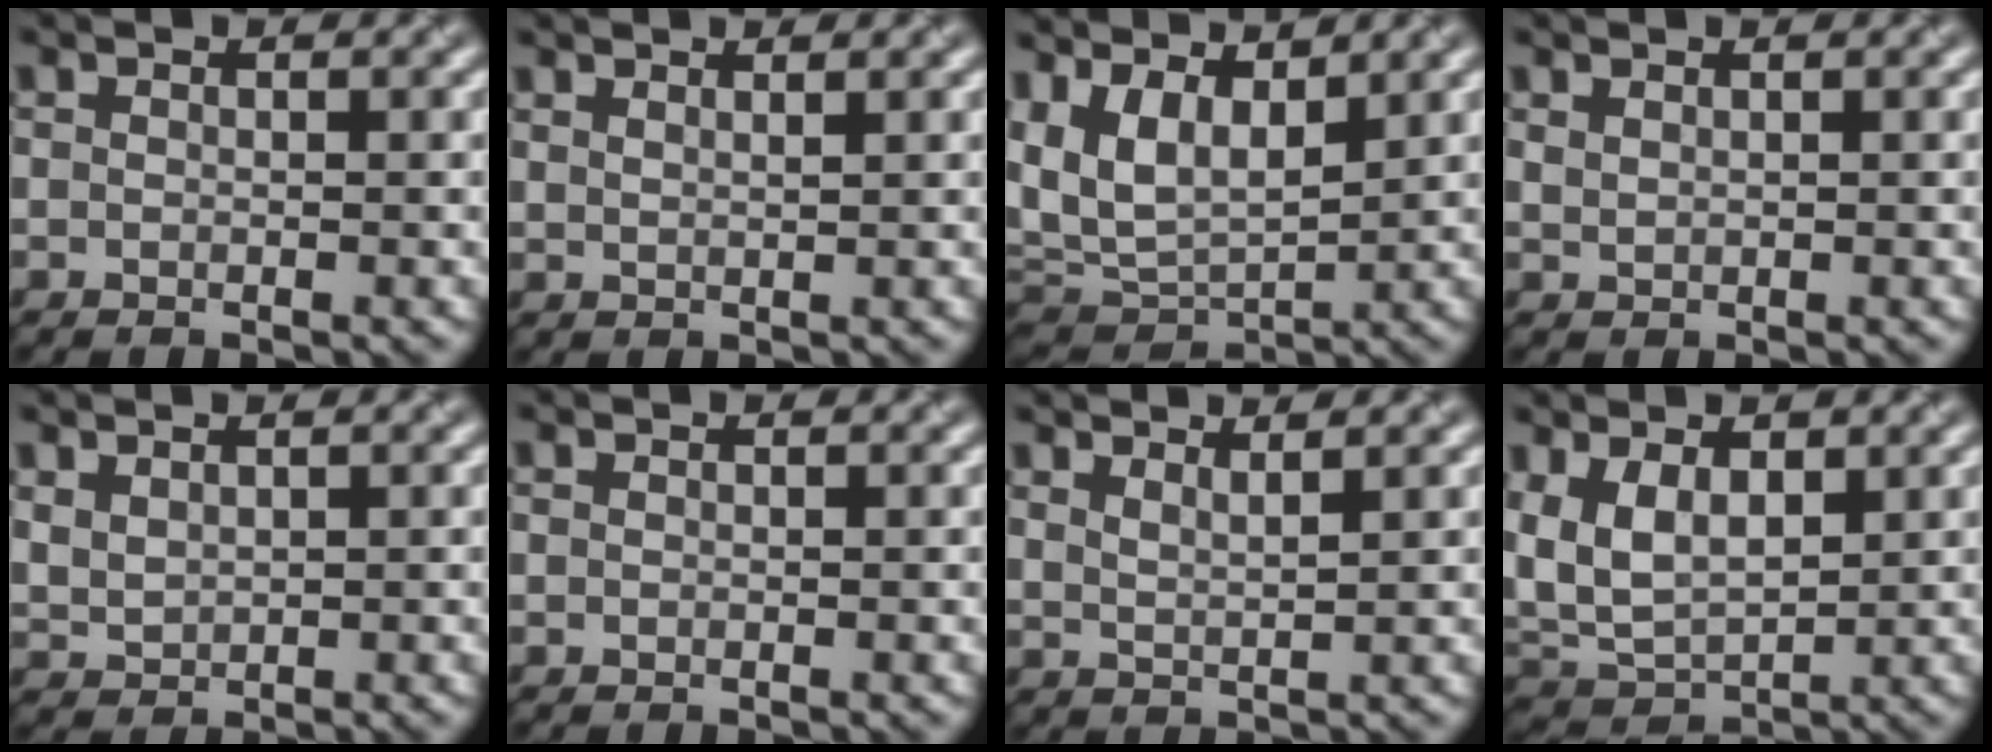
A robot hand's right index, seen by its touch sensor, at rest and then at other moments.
{"total": 1.2, "force": [1.2, 0.1, 0.2], "torque": [-0.005, 0.003, 0.017]}
{"total": 7.3, "force": [2.9, 4.2, 5.2], "torque": [-0.130, -0.001, 0.056]}
{"total": 0.7, "force": [0.6, 0.2, 0.0], "torque": [-0.007, 0.002, 0.016]}
{"total": 1.5, "force": [1.0, 1.0, 0.5], "torque": [-0.018, 0.001, 0.025]}
{"total": 0.0}
{"total": 2.1, "force": [1.9, 0.4, 0.8], "torque": [-0.008, 0.008, 0.028]}
{"total": 5.8, "force": [1.8, 3.5, 4.2], "torque": [-0.102, 0.005, 0.030]}